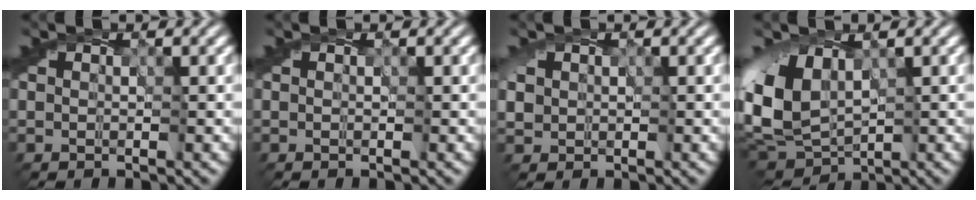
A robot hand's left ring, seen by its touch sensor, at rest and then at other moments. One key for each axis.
{"total": 0.0}
{"total": 2.6, "fx": 0.8, "fy": 2.3, "fz": 0.9, "tx": -0.013, "ty": 0.012, "tz": -0.002}
{"total": 7.3, "fx": 1.0, "fy": 5.0, "fz": 5.3, "tx": -0.129, "ty": 0.002, "tz": 0.011}